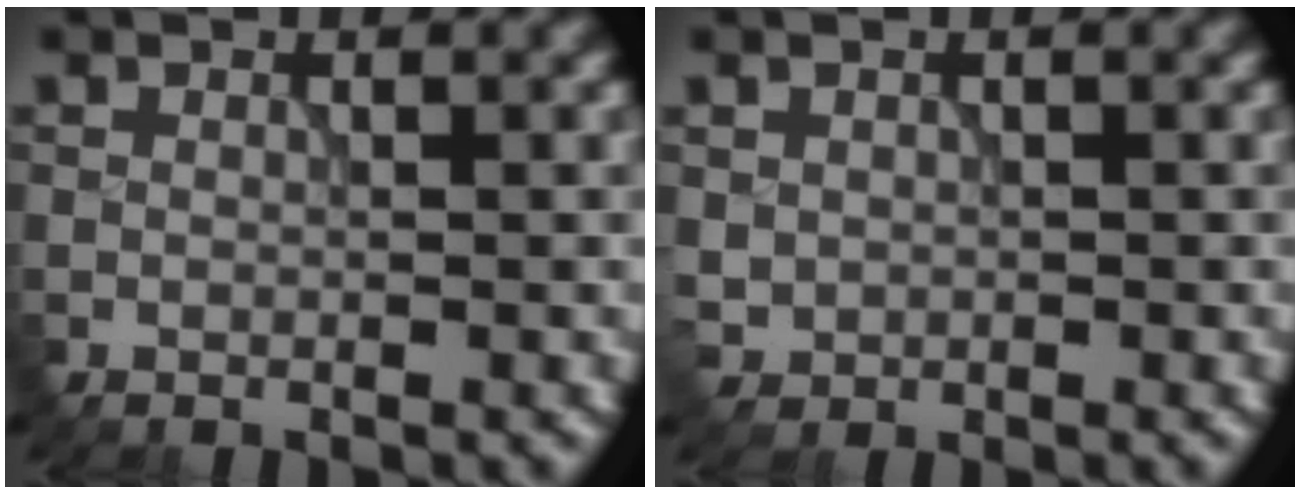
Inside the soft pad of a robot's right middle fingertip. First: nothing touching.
{"total": 1.0, "force": [0.3, 1.0, -0.1], "torque": [0.003, -0.004, 0.008]}